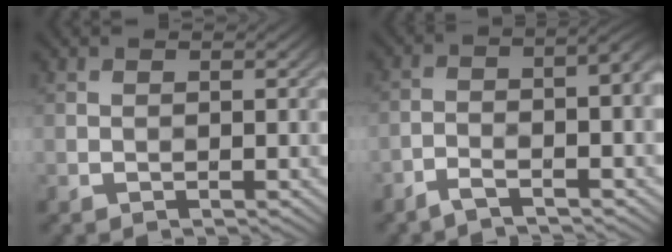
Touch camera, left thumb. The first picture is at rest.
{"total": 6.6, "force": [-2.6, 1.5, 5.8], "torque": [-0.086, 0.004, -0.039]}